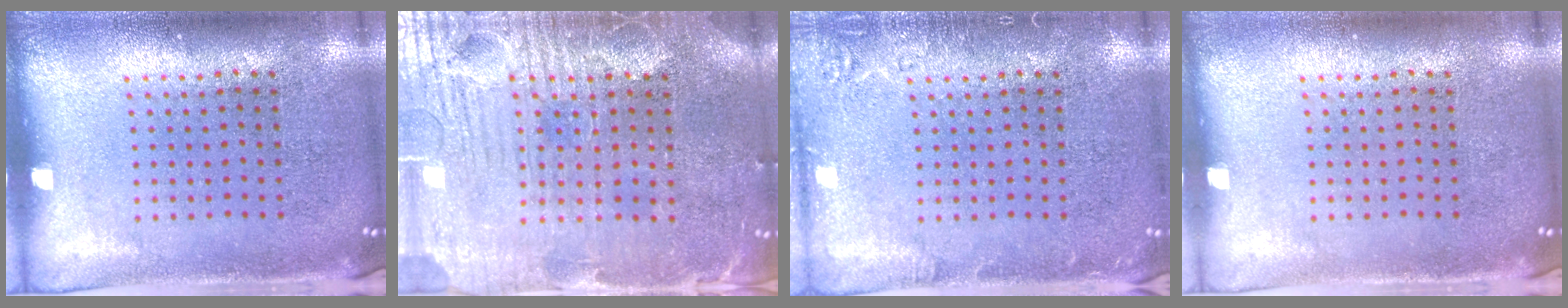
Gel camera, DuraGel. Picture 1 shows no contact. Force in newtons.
{"total": 4.0, "press": 3.8, "slide": 1.4}
{"total": 1.9, "press": 1.8, "slide": 0.3}
{"total": 0.0}